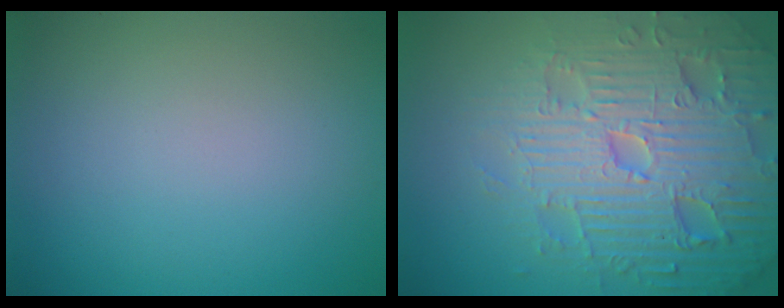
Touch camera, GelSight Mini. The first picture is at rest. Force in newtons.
{"total": 7.8, "press": 7.6, "slide": 1.7}